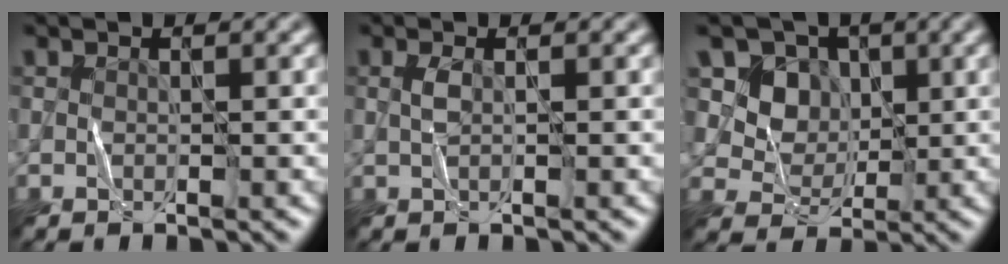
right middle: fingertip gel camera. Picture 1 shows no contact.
{"total": 1.1, "force": [0.1, 0.3, 1.1], "torque": [-0.027, 0.003, 0.001]}
{"total": 7.3, "force": [3.0, 5.9, 2.9], "torque": [-0.062, -0.005, 0.056]}